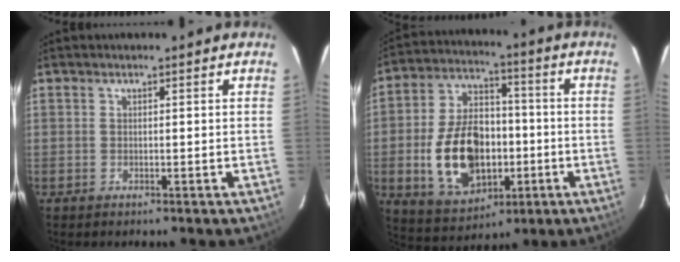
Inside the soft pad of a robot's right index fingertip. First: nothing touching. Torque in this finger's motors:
{"motor_torque": [2.14, 0.00, 0.69, 0.11]}